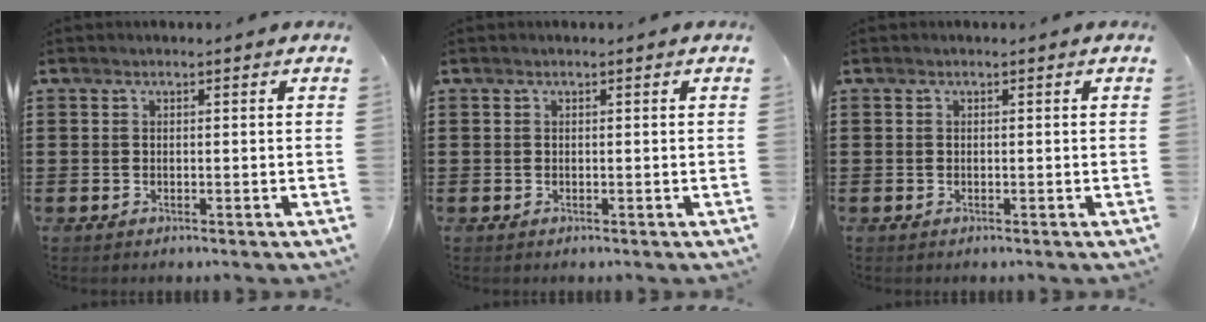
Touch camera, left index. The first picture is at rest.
{"total": 0.0}
{"total": 0.0}